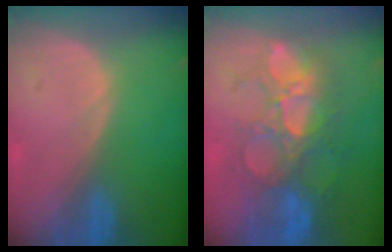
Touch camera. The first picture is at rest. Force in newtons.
{"total": 10.5, "press": 9.3, "slide": 4.8}